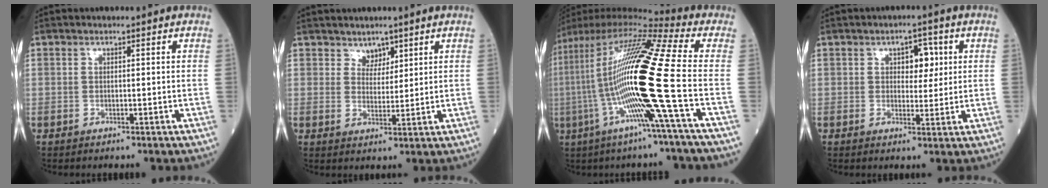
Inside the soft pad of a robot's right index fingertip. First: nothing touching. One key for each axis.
{"total": 2.5, "fx": 2.0, "fy": 1.4, "fz": 0.5, "tx": -0.003, "ty": -0.003, "tz": 0.035}
{"total": 22.0, "fx": -3.6, "fy": -1.2, "fz": 21.6, "tx": -0.438, "ty": -0.016, "tz": -0.093}
{"total": 4.0, "fx": 1.2, "fy": 2.2, "fz": 3.0, "tx": -0.036, "ty": 0.008, "tz": 0.018}